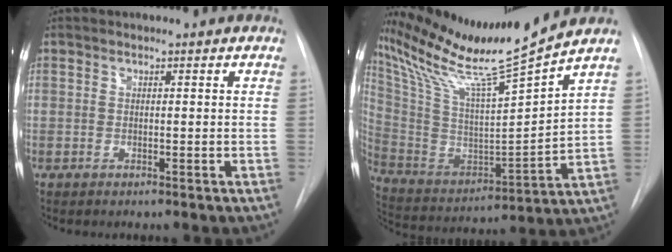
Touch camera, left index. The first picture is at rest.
{"total": 18.9, "force": [16.4, -1.5, 9.3], "torque": [-0.177, -0.033, 0.290]}